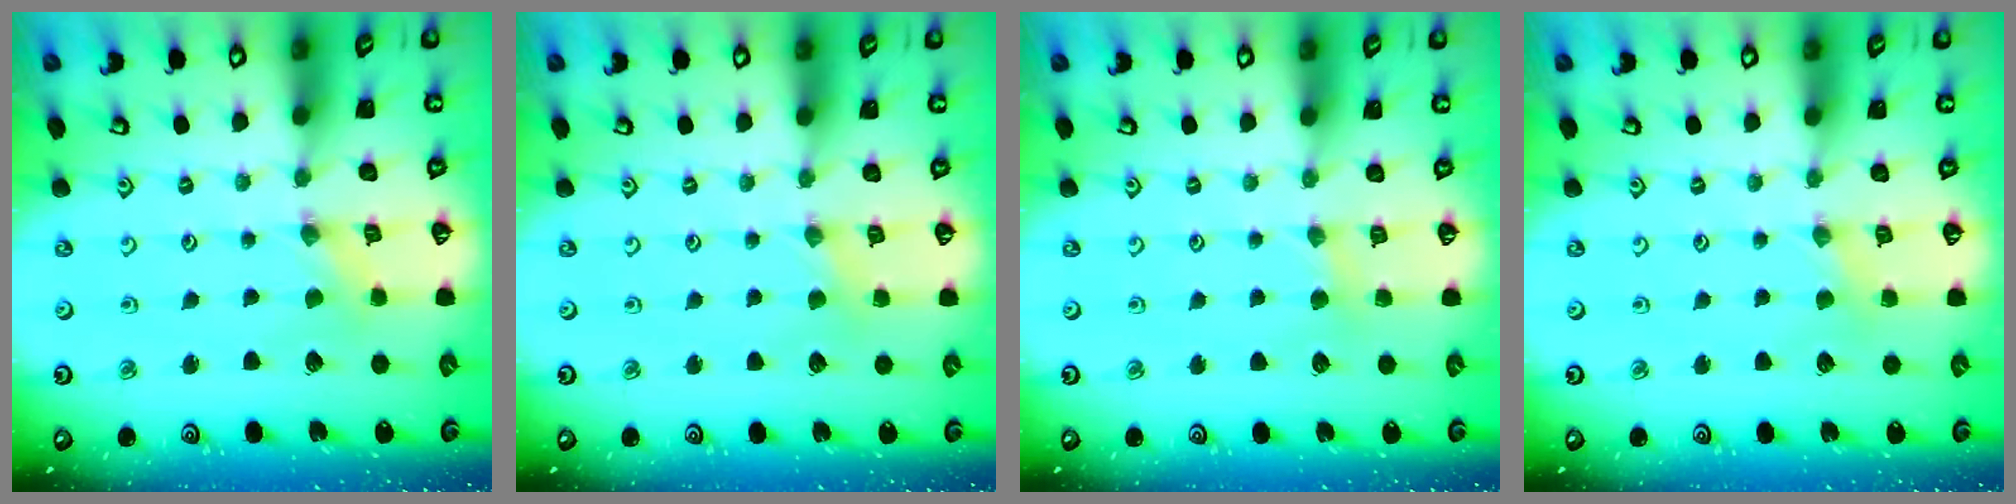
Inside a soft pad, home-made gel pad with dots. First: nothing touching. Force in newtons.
{"total": 2.8, "press": 2.7, "slide": 0.5}
{"total": 2.7, "press": 2.7, "slide": 0.4}
{"total": 2.8, "press": 2.7, "slide": 0.5}